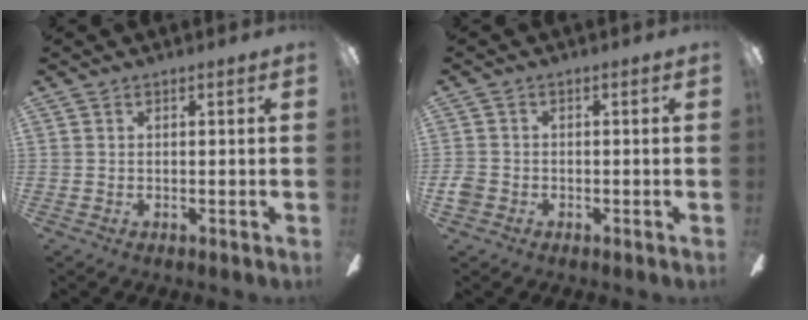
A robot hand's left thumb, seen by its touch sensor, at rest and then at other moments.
{"total": 2.4, "force": [-1.2, 1.8, 1.0], "torque": [-0.022, 0.005, -0.024]}